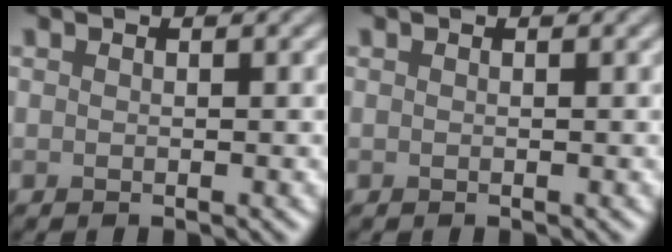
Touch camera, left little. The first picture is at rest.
{"total": 0.0}